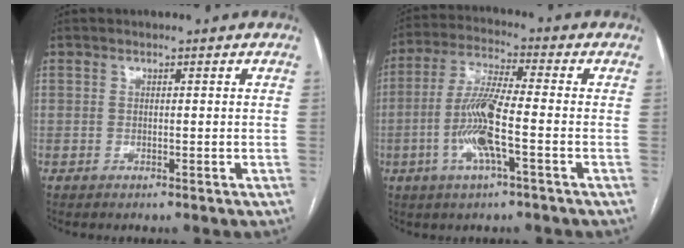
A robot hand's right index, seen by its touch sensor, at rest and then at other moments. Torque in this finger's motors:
{"motor_torque": [1.63, -0.47, 0.80, 0.21]}